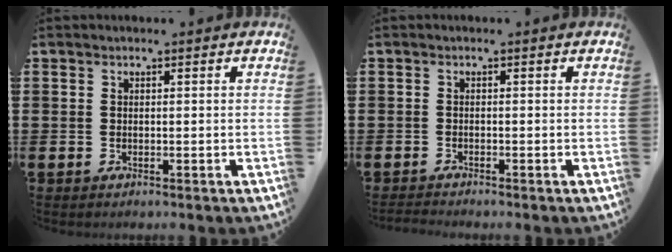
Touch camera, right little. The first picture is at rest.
{"total": 0.7, "force": [-0.7, 0.0, 0.1], "torque": [-0.002, -0.002, -0.015]}